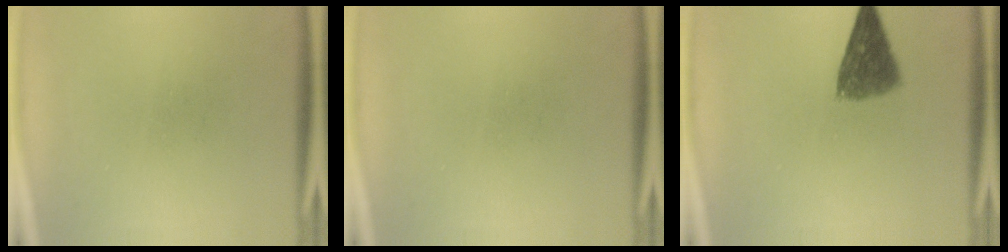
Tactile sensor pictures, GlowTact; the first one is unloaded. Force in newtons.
{"total": 0.0}
{"total": 7.2}